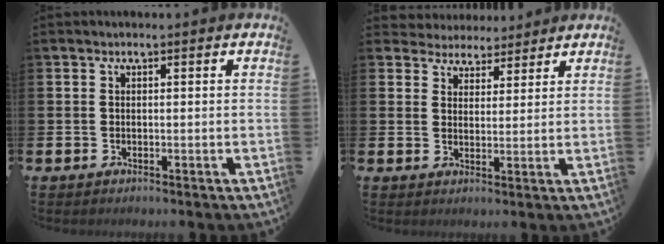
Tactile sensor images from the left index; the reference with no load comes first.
{"total": 4.1, "force": [3.8, 1.4, -0.7], "torque": [0.004, -0.026, 0.066]}